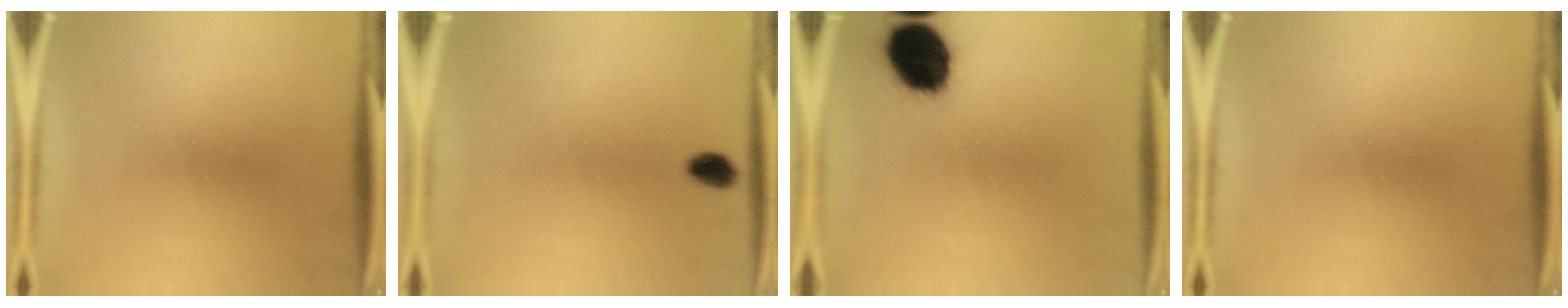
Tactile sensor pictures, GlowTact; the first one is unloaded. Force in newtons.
{"total": 2.7}
{"total": 14.5}
{"total": 0.0}